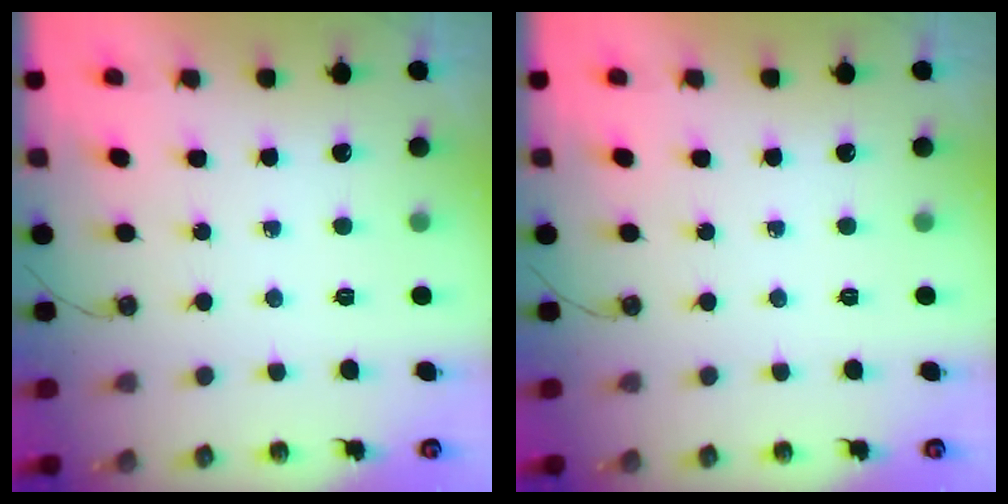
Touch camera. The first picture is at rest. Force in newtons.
{"total": 0.0}